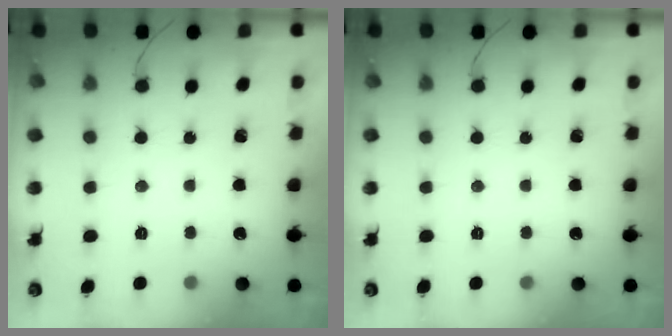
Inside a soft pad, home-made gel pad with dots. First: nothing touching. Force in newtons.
{"total": 0.0}